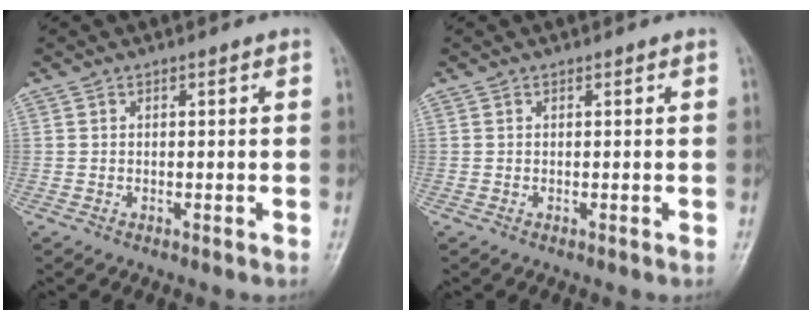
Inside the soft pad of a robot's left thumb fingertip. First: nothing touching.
{"total": 0.0}